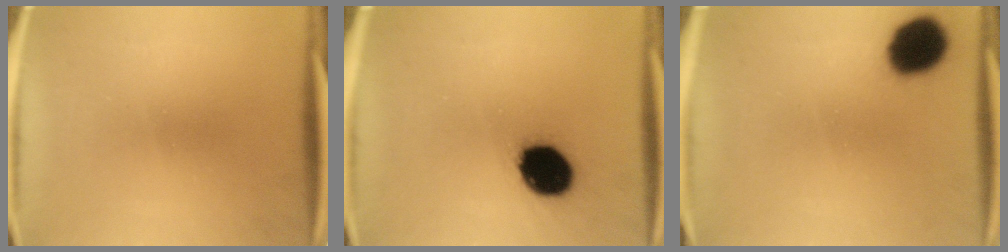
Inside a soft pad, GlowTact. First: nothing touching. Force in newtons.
{"total": 14.4}
{"total": 13.0}